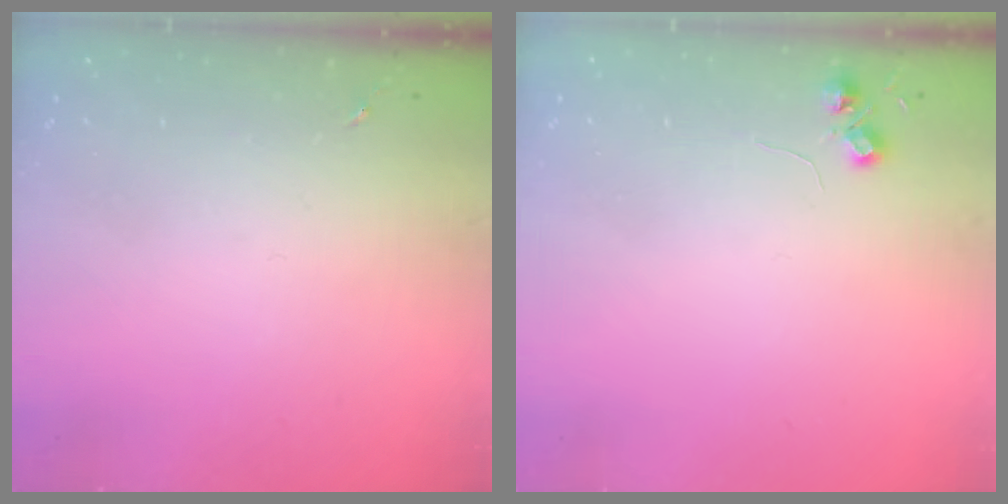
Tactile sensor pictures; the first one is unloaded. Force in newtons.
{"total": 5.2, "press": 5.2, "slide": 0.7}